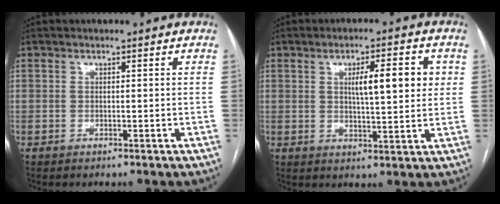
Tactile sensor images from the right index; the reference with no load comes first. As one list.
[{"total": 8.0, "force": [2.1, 1.6, 7.6], "torque": [-0.117, 0.010, 0.033]}]